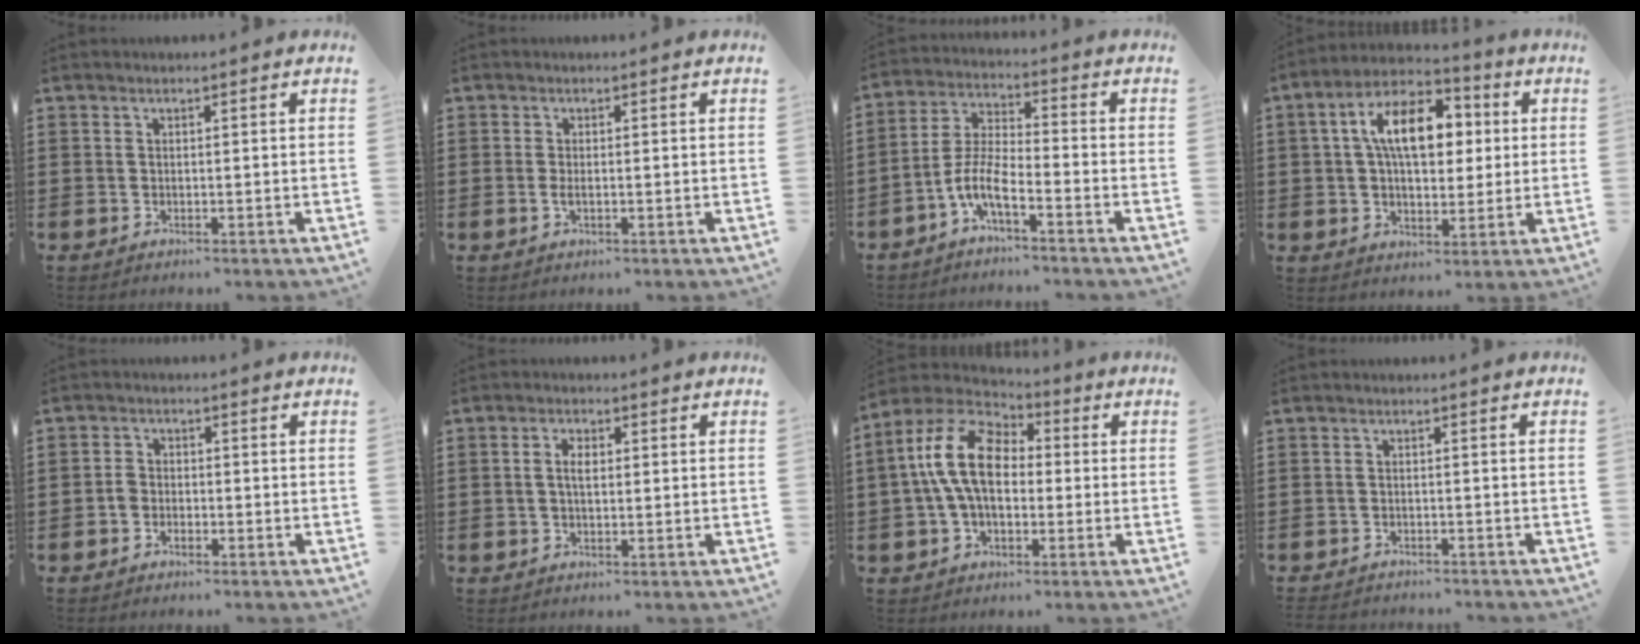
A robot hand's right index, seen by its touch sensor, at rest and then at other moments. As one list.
[{"total": 1.2, "force": [-0.1, 0.4, 1.1], "torque": [-0.021, -0.001, -0.003]}, {"total": 6.4, "force": [-3.9, 1.5, 4.8], "torque": [-0.124, -0.010, -0.082]}, {"total": 11.7, "force": [3.0, 6.5, 9.2], "torque": [-0.180, 0.013, 0.049]}, {"total": 2.0, "force": [-0.9, 1.5, 0.9], "torque": [-0.027, 0.000, -0.021]}, {"total": 2.5, "force": [0.2, 1.2, 2.2], "torque": [-0.043, 0.007, 0.002]}, {"total": 12.0, "force": [1.3, 7.5, 9.4], "torque": [-0.228, 0.006, 0.017]}, {"total": 1.4, "force": [-1.4, 0.2, 0.0], "torque": [-0.005, 0.001, -0.032]}]